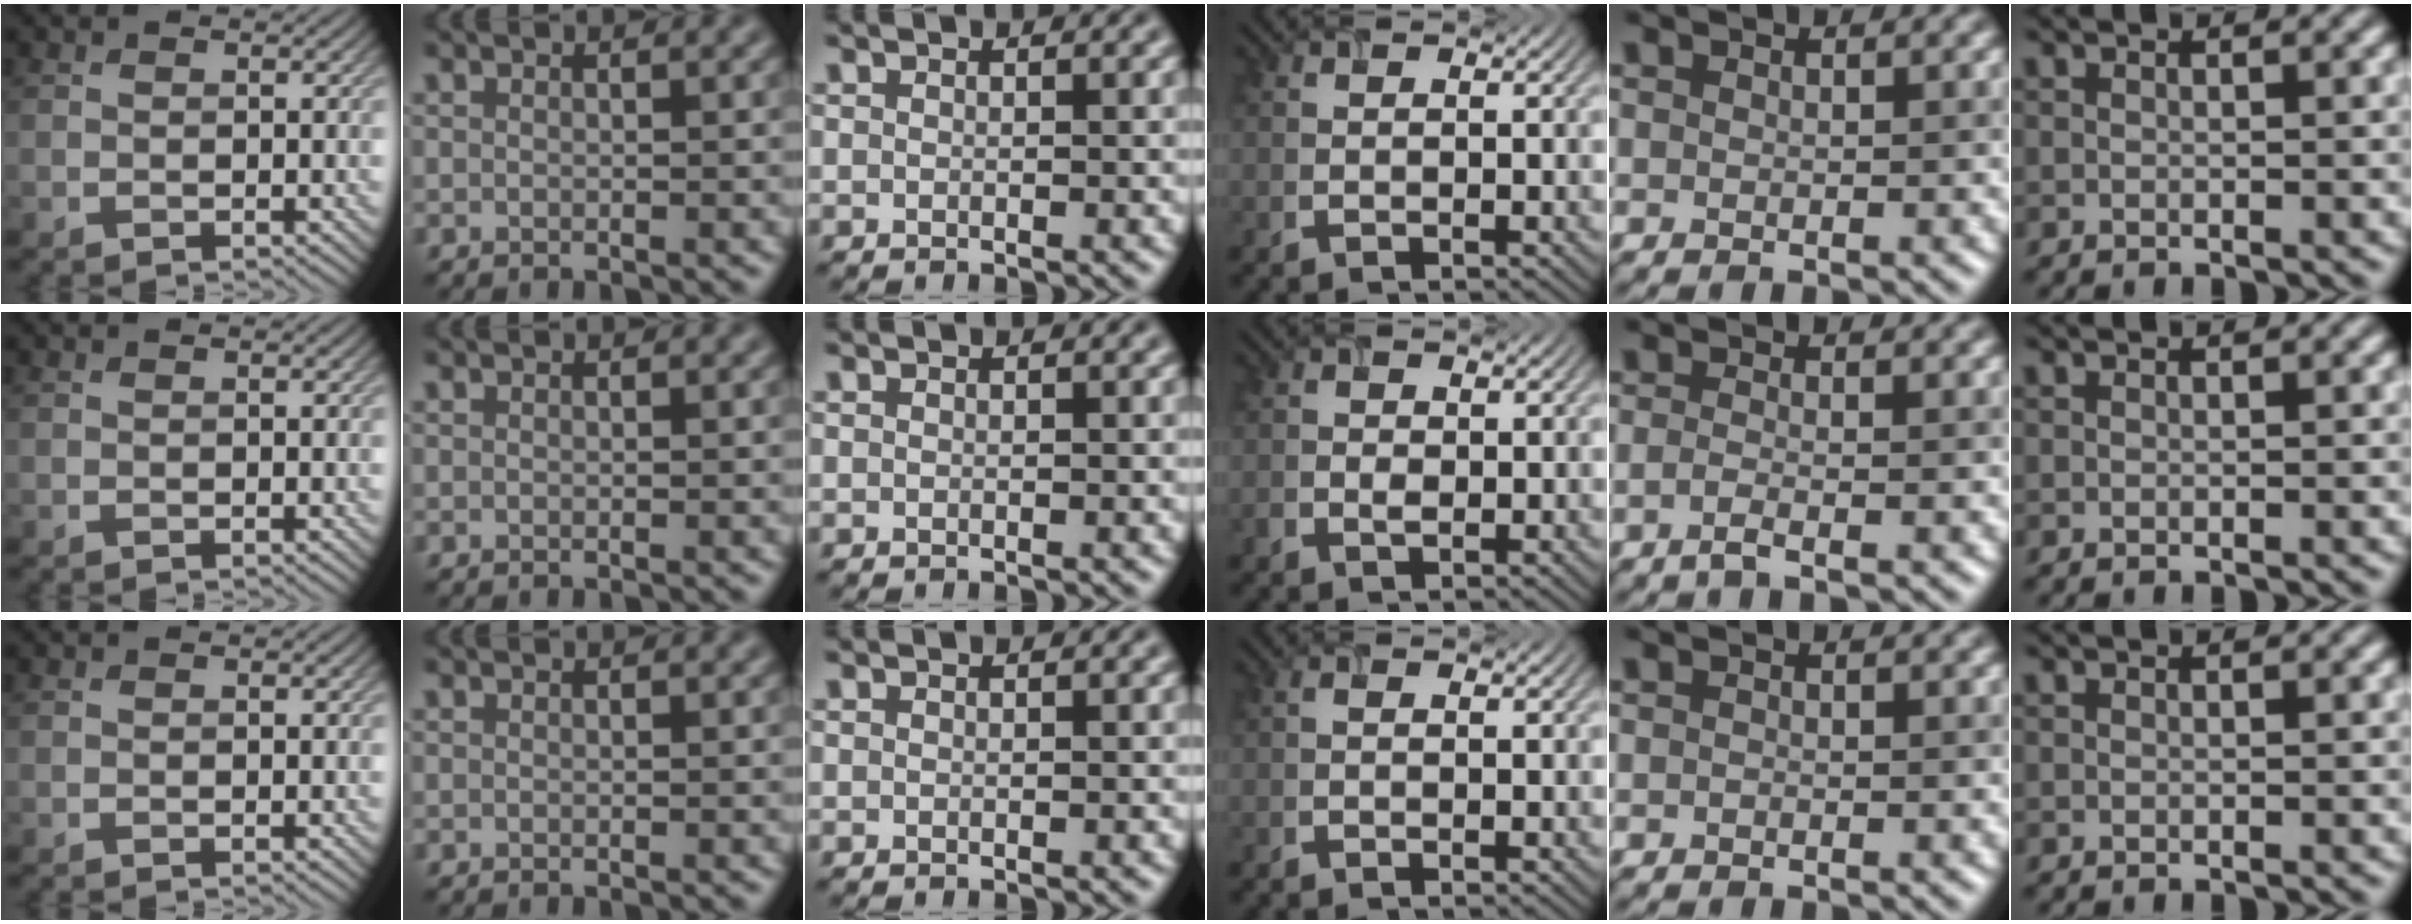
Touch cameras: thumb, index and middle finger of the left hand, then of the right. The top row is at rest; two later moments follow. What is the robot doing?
{"motion": "insert", "object": "airpods case & airpods"}